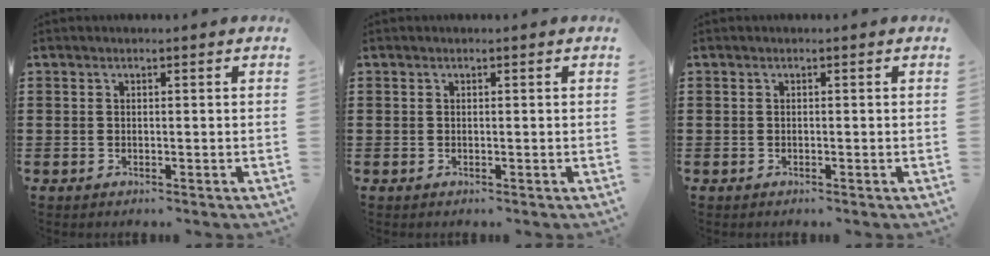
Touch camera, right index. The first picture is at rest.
{"total": 0.0}
{"total": 0.0}